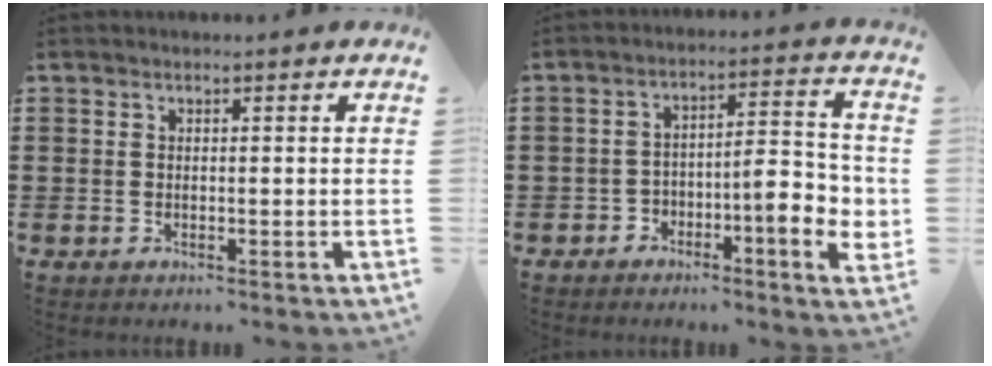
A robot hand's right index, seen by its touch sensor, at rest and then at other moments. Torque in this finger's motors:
{"motor_torque": [0.57, -0.26, 0.36, 0.10]}